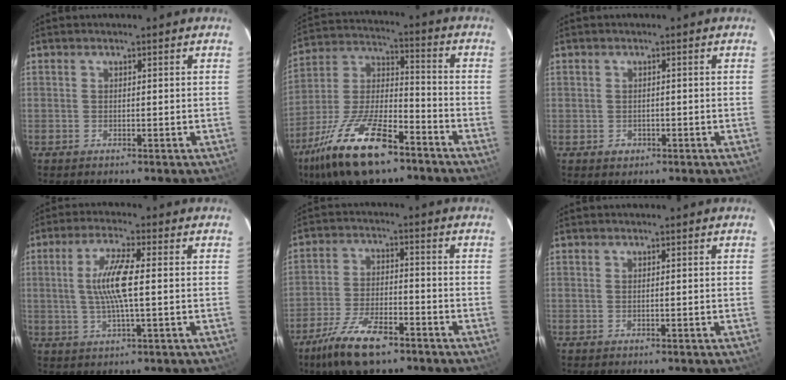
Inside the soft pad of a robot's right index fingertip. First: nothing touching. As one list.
[{"total": 20.5, "force": [-12.9, 7.6, 13.9], "torque": [-0.287, -0.014, -0.234]}, {"total": 2.0, "force": [-0.7, 1.9, 0.4], "torque": [-0.006, 0.002, -0.008]}, {"total": 8.1, "force": [0.3, 1.1, 8.0], "torque": [-0.154, 0.002, 0.006]}, {"total": 12.0, "force": [-8.3, 4.4, 7.5], "torque": [-0.172, -0.016, -0.152]}, {"total": 0.0}]